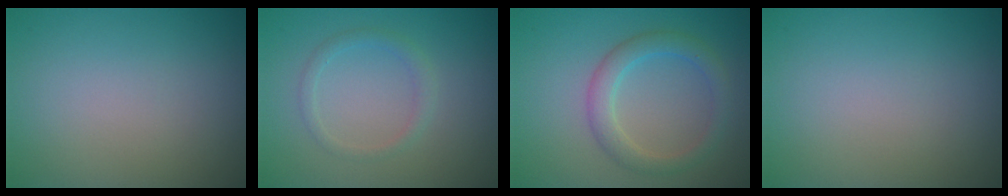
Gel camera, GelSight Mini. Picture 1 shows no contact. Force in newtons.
{"total": 1.3, "press": 1.3, "slide": 0.1}
{"total": 2.9, "press": 2.9, "slide": 0.2}
{"total": 0.0}